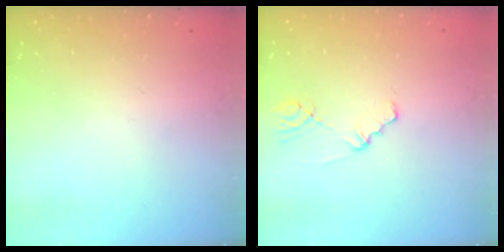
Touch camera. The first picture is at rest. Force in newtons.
{"total": 1.0, "press": 1.0, "slide": 0.2}